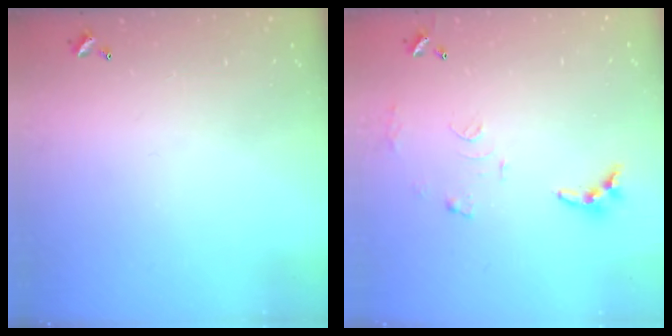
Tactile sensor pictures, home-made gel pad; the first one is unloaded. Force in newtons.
{"total": 9.3, "press": 9.3, "slide": 0.6}